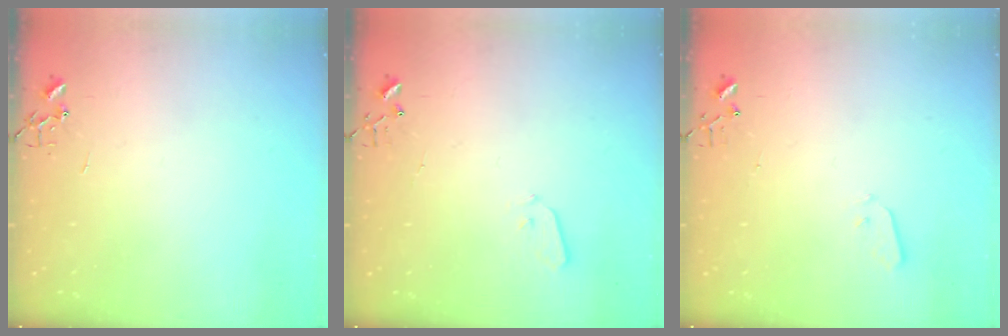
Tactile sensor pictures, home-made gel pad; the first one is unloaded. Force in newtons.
{"total": 3.6, "press": 3.6, "slide": 0.5}
{"total": 2.9, "press": 2.8, "slide": 0.8}